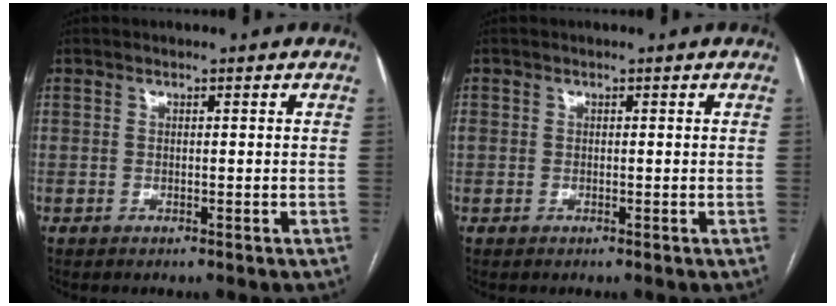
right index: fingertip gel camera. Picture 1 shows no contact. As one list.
[{"total": 0.8, "force": [0.1, 0.7, 0.3], "torque": [-0.007, 0.012, 0.005]}]